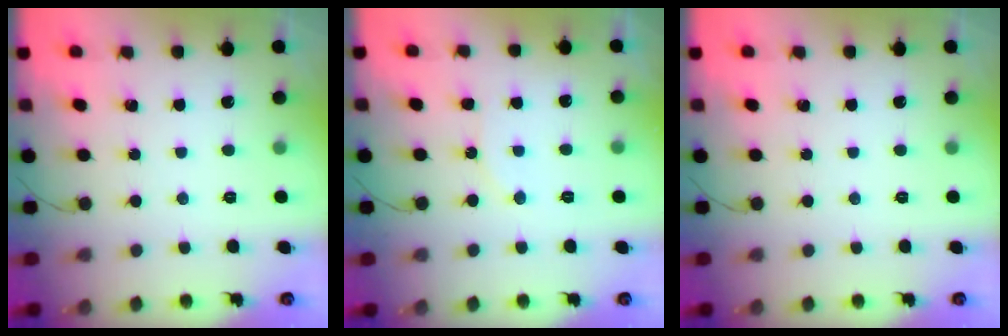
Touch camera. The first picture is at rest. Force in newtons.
{"total": 6.5, "press": 6.2, "slide": 1.9}
{"total": 0.0}